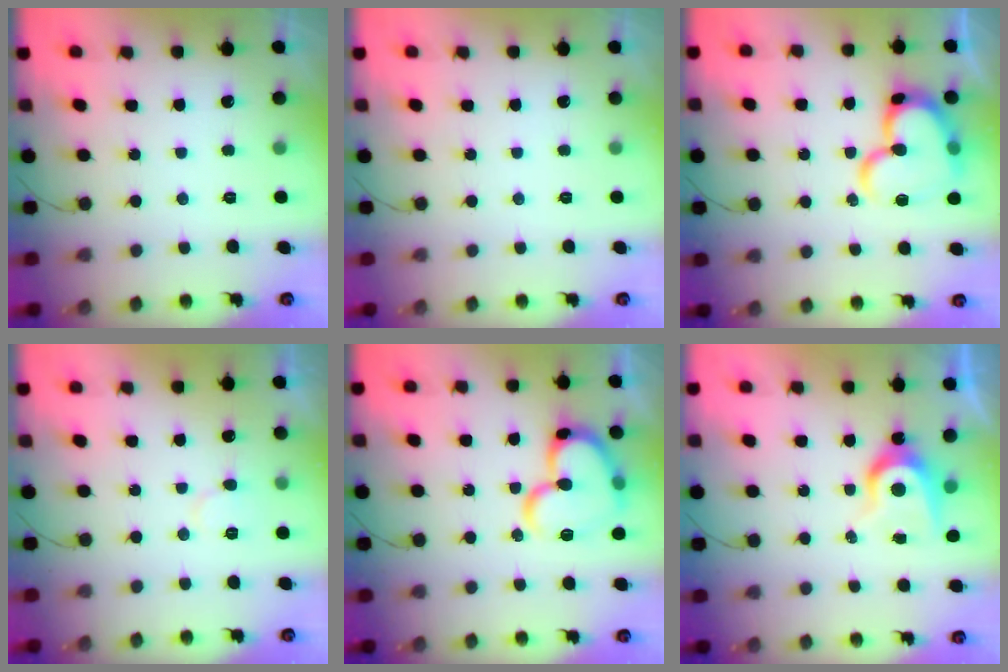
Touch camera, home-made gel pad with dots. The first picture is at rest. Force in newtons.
{"total": 0.0}
{"total": 18.9, "press": 18.8, "slide": 2.3}
{"total": 5.7, "press": 5.7, "slide": 0.5}
{"total": 18.5, "press": 18.4, "slide": 1.9}
{"total": 7.8, "press": 7.8, "slide": 0.2}